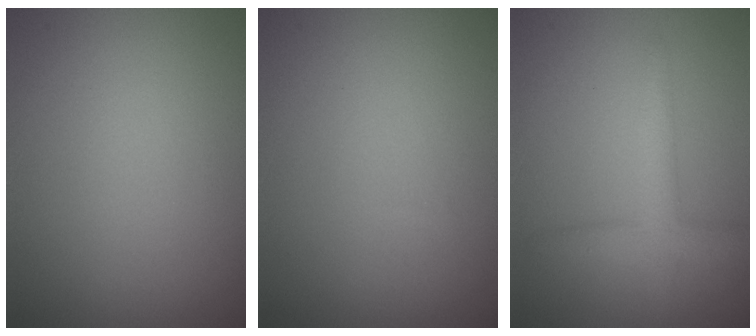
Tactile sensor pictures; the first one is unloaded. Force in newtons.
{"total": 0.0}
{"total": 2.9, "press": 2.9, "slide": 0.2}